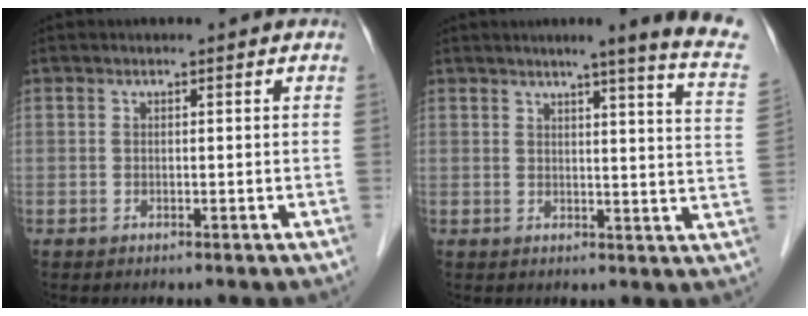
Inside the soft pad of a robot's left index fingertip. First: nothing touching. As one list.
[{"total": 12.1, "force": [9.8, -1.1, 7.0], "torque": [-0.084, -0.041, 0.091]}]